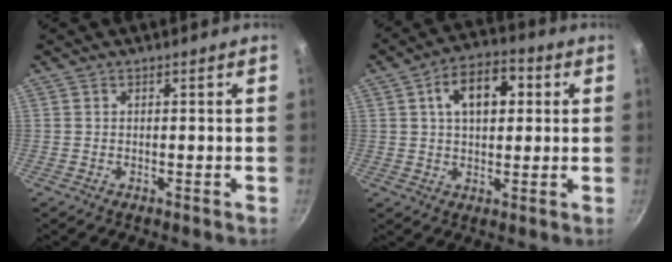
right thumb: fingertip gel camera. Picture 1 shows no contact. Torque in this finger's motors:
{"motor_torque": [-0.47, 0.72, 0.44, 0.16, 0.07]}